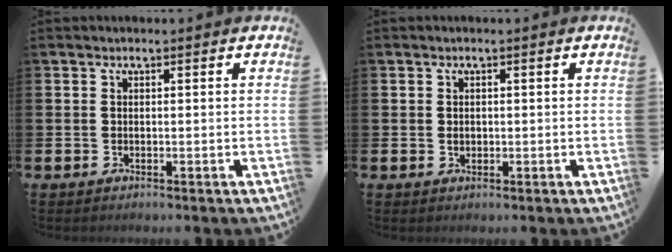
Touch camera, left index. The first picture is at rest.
{"total": 0.9, "force": [0.1, 0.7, 0.5], "torque": [0.005, -0.001, -0.002]}